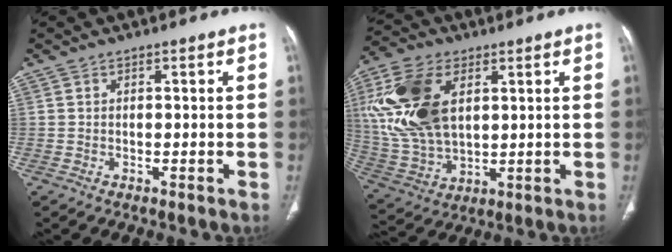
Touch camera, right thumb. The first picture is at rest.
{"total": 18.7, "force": [4.9, 11.1, 14.3], "torque": [-0.292, -0.008, 0.099]}